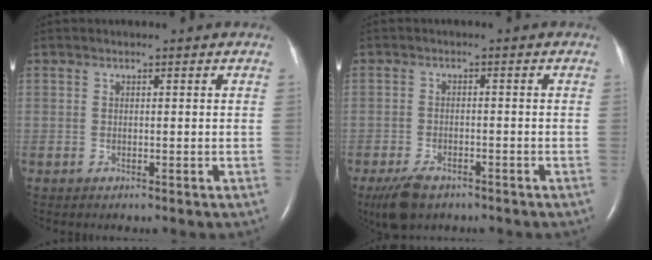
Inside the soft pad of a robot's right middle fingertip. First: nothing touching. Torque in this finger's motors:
{"motor_torque": [0.82, -0.66, 0.06, 0.03]}